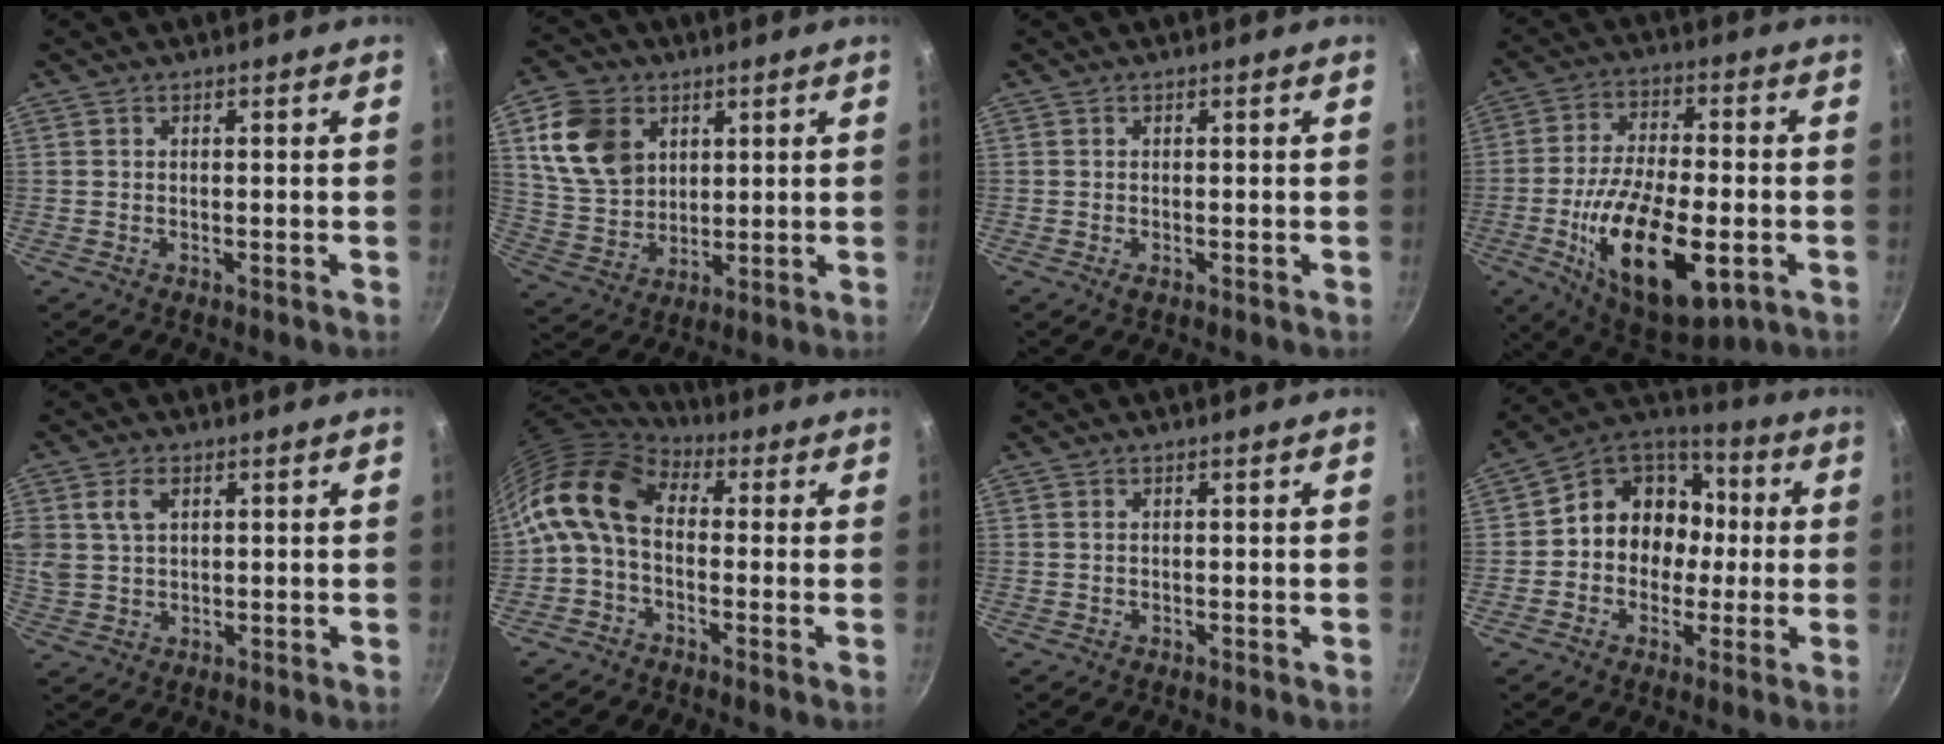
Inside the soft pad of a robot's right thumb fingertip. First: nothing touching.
{"total": 13.8, "force": [4.7, 10.6, 7.4], "torque": [-0.113, -0.011, 0.099]}
{"total": 0.9, "force": [-0.3, 0.3, 0.8], "torque": [-0.014, -0.002, -0.006]}
{"total": 22.7, "force": [-6.6, 10.3, 19.1], "torque": [-0.316, 0.012, -0.103]}
{"total": 7.0, "force": [2.6, 4.9, 4.3], "torque": [-0.078, 0.002, 0.050]}
{"total": 11.6, "force": [0.3, 7.6, 8.7], "torque": [-0.159, 0.024, -0.019]}
{"total": 0.0}
{"total": 14.0, "force": [-0.3, 12.2, 6.9], "torque": [-0.057, 0.043, -0.023]}